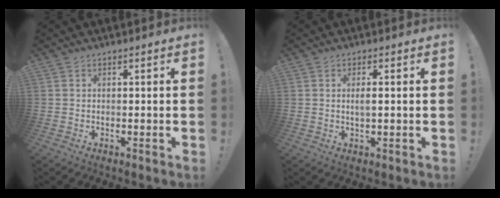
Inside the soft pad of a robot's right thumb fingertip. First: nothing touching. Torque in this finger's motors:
{"motor_torque": [0.01, -0.12, 0.15, 0.14, 0.13]}